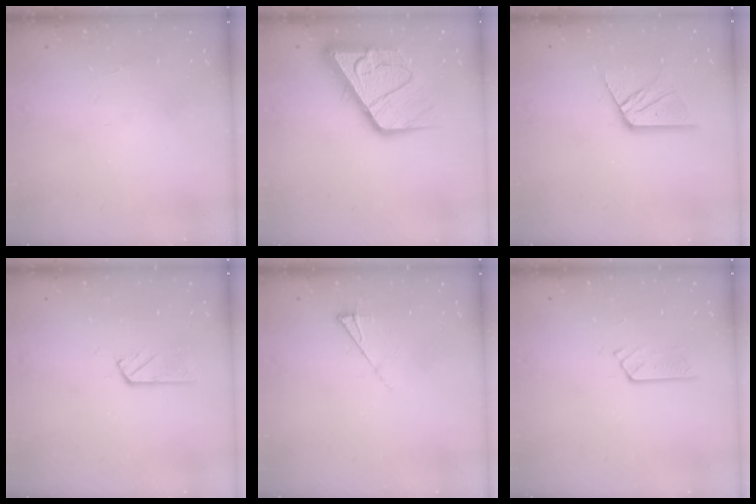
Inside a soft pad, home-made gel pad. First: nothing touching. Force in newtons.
{"total": 17.9, "press": 17.8, "slide": 1.9}
{"total": 11.8, "press": 11.8, "slide": 1.1}
{"total": 3.5, "press": 3.5, "slide": 0.3}
{"total": 4.8, "press": 4.8, "slide": 0.7}
{"total": 4.6, "press": 4.6, "slide": 0.4}